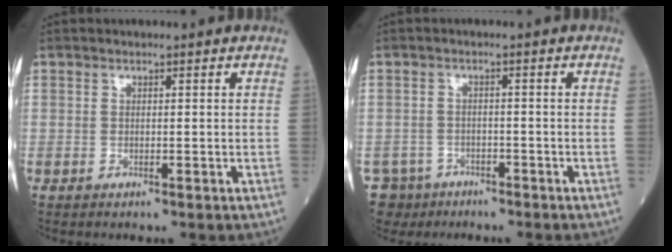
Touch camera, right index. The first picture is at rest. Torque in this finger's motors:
{"motor_torque": [0.67, -0.64, 0.30, 0.02]}